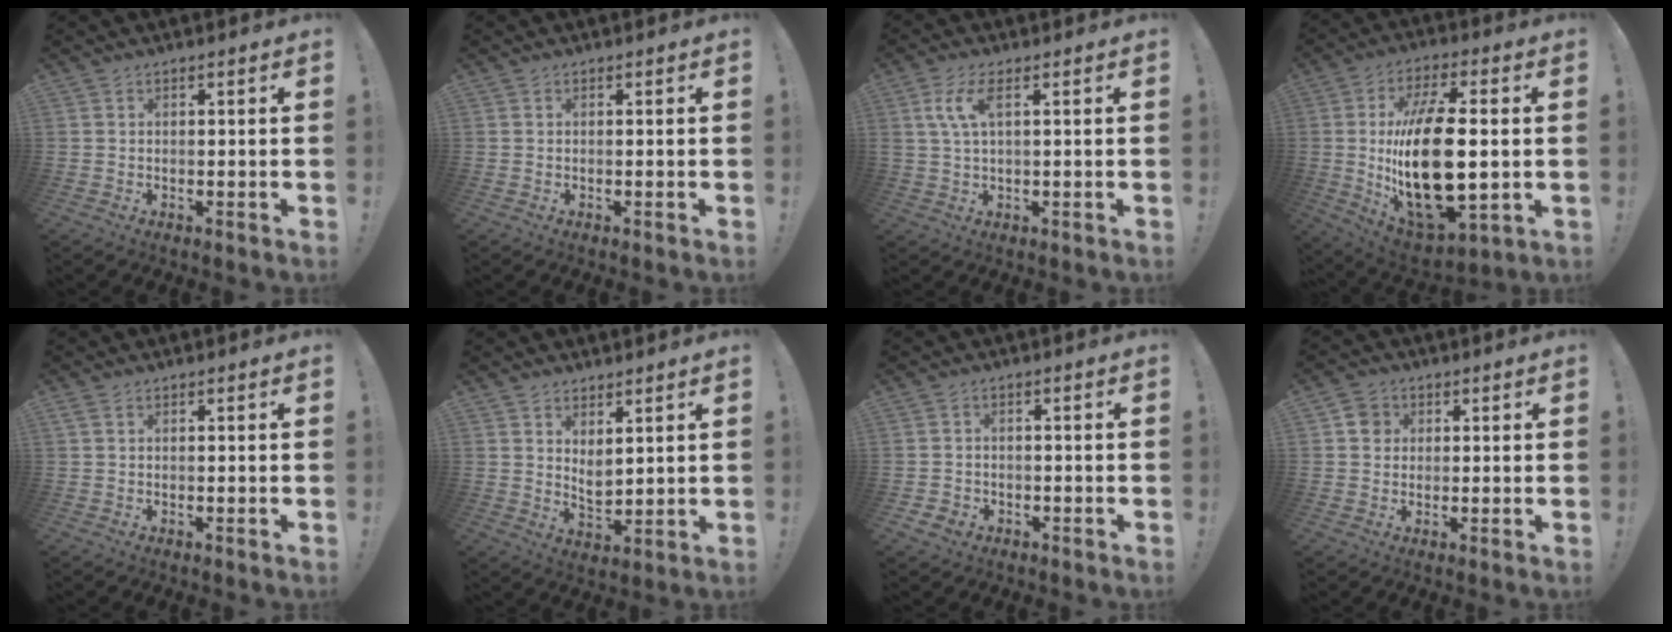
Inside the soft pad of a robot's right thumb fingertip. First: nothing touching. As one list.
[{"total": 0.0}, {"total": 6.6, "force": [2.3, 2.1, 5.9], "torque": [-0.109, 0.001, 0.041]}, {"total": 25.6, "force": [-0.1, 11.8, 22.7], "torque": [-0.449, -0.013, 0.003]}, {"total": 0.9, "force": [0.4, 0.1, 0.8], "torque": [-0.019, 0.000, 0.007]}, {"total": 4.8, "force": [3.6, 2.2, 2.4], "torque": [-0.035, -0.029, 0.065]}, {"total": 2.9, "force": [-1.4, 2.3, 1.0], "torque": [-0.023, 0.003, -0.026]}, {"total": 4.5, "force": [1.0, 4.2, 1.4], "torque": [-0.015, 0.007, 0.018]}]